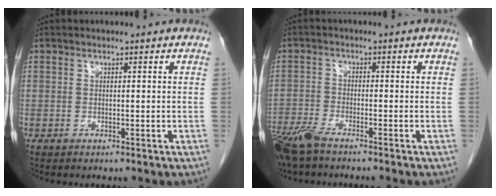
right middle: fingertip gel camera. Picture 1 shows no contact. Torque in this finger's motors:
{"motor_torque": [0.87, -0.69, 0.31, 0.07]}